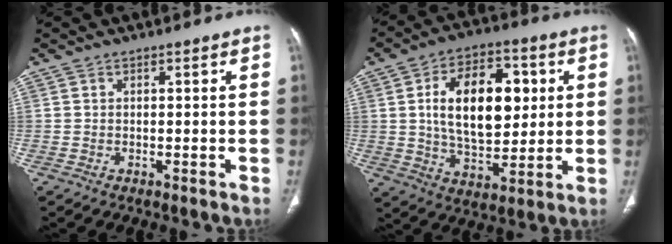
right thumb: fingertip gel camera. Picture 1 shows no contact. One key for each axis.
{"total": 18.4, "fx": 3.4, "fy": 10.5, "fz": 14.7, "tx": -0.201, "ty": -0.003, "tz": 0.059}